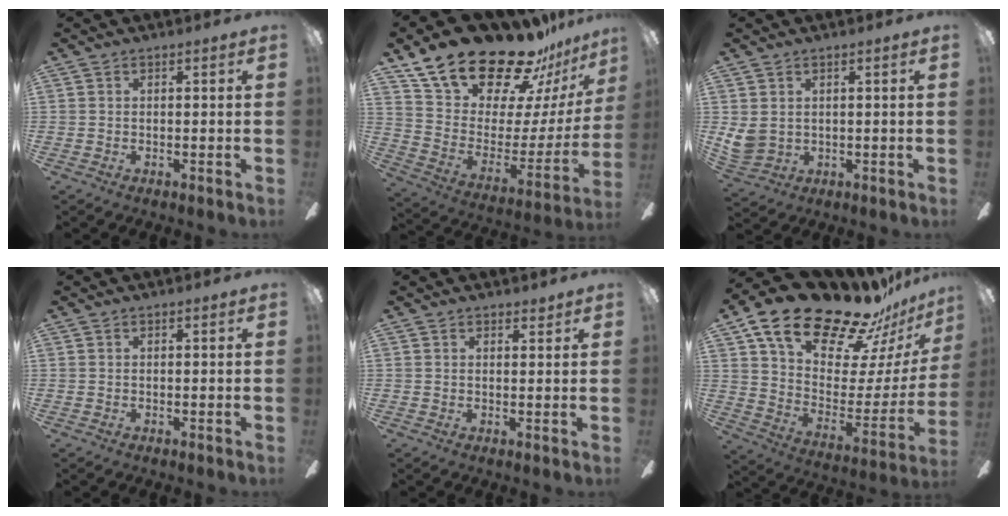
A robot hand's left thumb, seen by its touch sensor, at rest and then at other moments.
{"total": 26.3, "force": [21.4, 10.5, 11.2], "torque": [-0.191, -0.150, 0.392]}
{"total": 4.9, "force": [2.0, 4.0, 2.1], "torque": [-0.051, -0.008, 0.039]}
{"total": 0.0}
{"total": 2.0, "force": [1.7, 0.8, 0.4], "torque": [0.008, -0.010, 0.030]}
{"total": 26.5, "force": [19.4, 11.2, 14.1], "torque": [-0.227, -0.135, 0.352]}